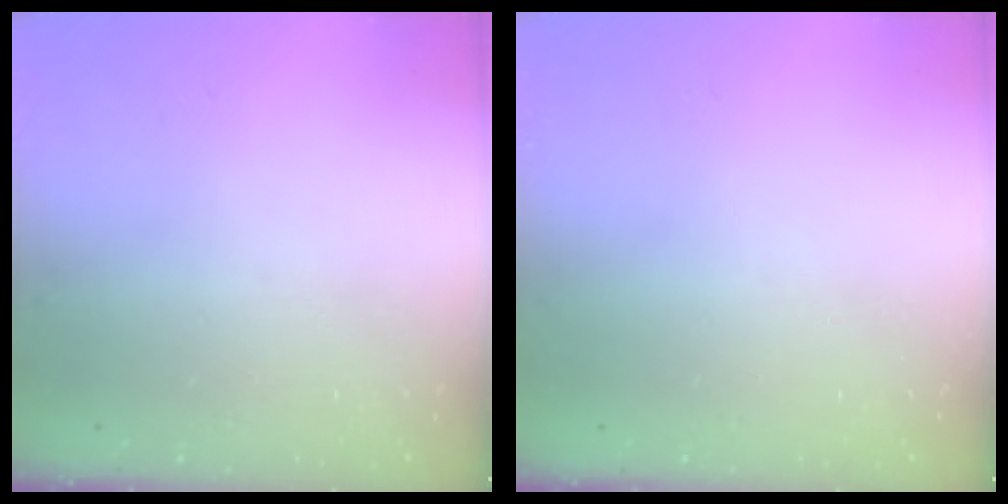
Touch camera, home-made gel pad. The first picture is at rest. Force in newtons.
{"total": 0.0}